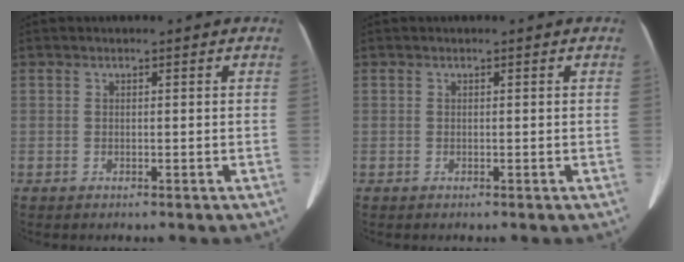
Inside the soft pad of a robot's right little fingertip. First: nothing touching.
{"total": 0.0}